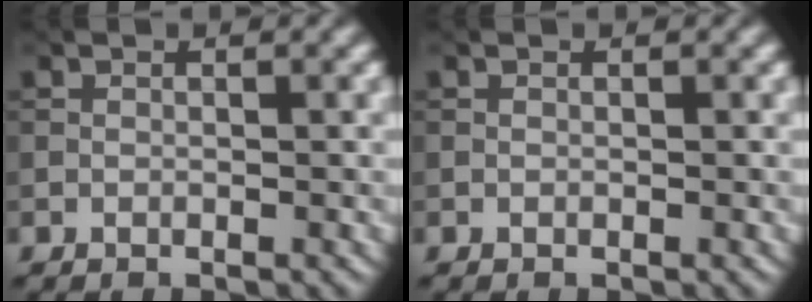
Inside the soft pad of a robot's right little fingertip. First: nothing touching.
{"total": 0.0}